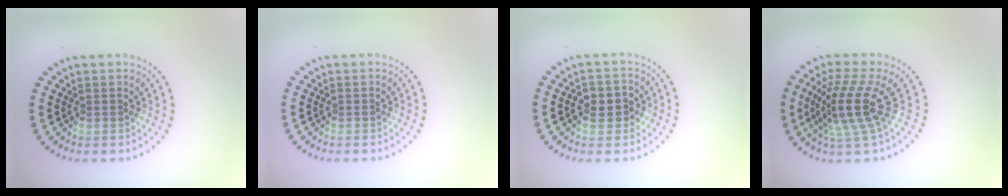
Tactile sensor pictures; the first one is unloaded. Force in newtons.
{"total": 0.0}
{"total": 2.7, "press": 2.6, "slide": 0.6}
{"total": 4.6, "press": 3.5, "slide": 3.1}